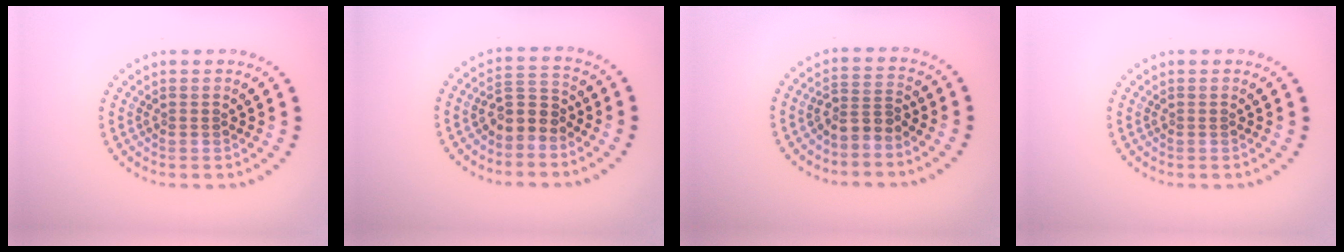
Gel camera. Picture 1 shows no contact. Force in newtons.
{"total": 2.9, "press": 2.6, "slide": 1.3}
{"total": 2.4, "press": 1.8, "slide": 1.6}
{"total": 0.0}